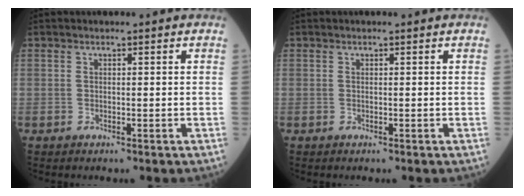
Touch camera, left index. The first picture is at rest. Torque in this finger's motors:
{"motor_torque": [-0.07, 0.07, -0.01, 0.00]}